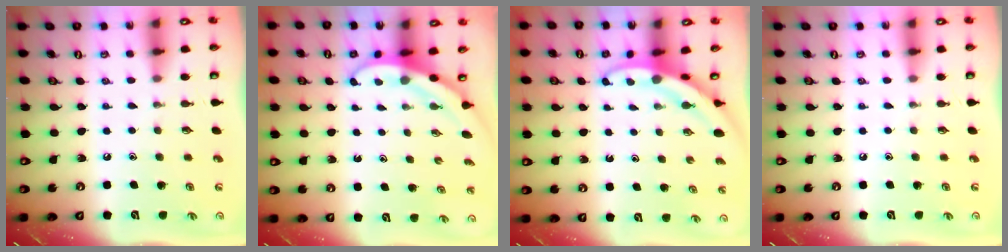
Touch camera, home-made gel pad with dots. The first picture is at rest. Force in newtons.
{"total": 3.1, "press": 3.1, "slide": 0.1}
{"total": 3.4, "press": 3.4, "slide": 0.2}
{"total": 0.0}